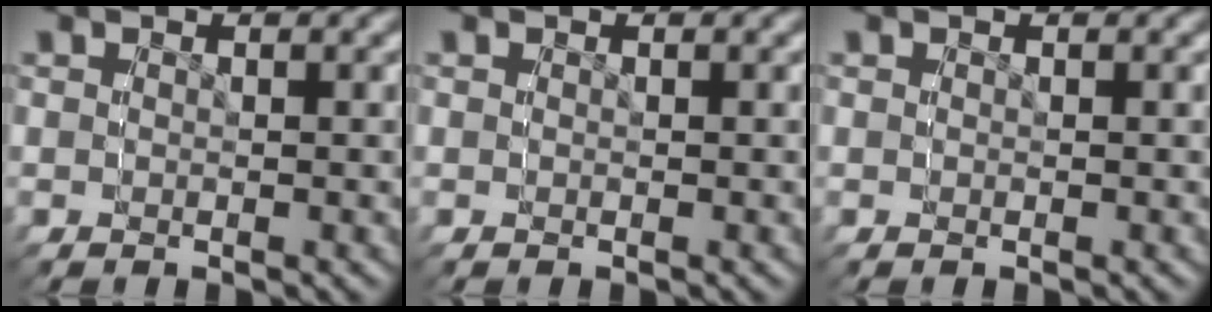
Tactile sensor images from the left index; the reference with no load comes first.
{"total": 0.0}
{"total": 0.0}